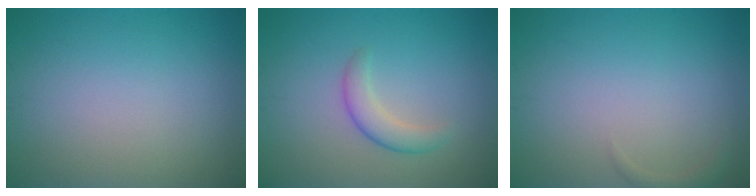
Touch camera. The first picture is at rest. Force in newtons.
{"total": 2.3, "press": 2.3, "slide": 0.1}
{"total": 1.0, "press": 1.0, "slide": 0.1}